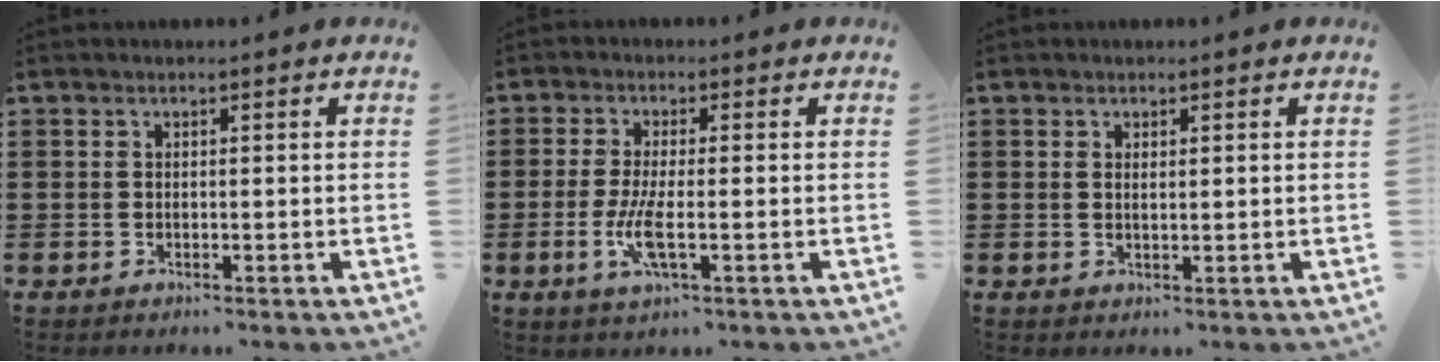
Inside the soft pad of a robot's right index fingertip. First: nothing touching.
{"total": 5.6, "force": [-1.4, 1.1, 5.3], "torque": [-0.117, -0.012, -0.031]}
{"total": 0.7, "force": [0.3, 0.2, 0.6], "torque": [-0.012, 0.003, 0.006]}